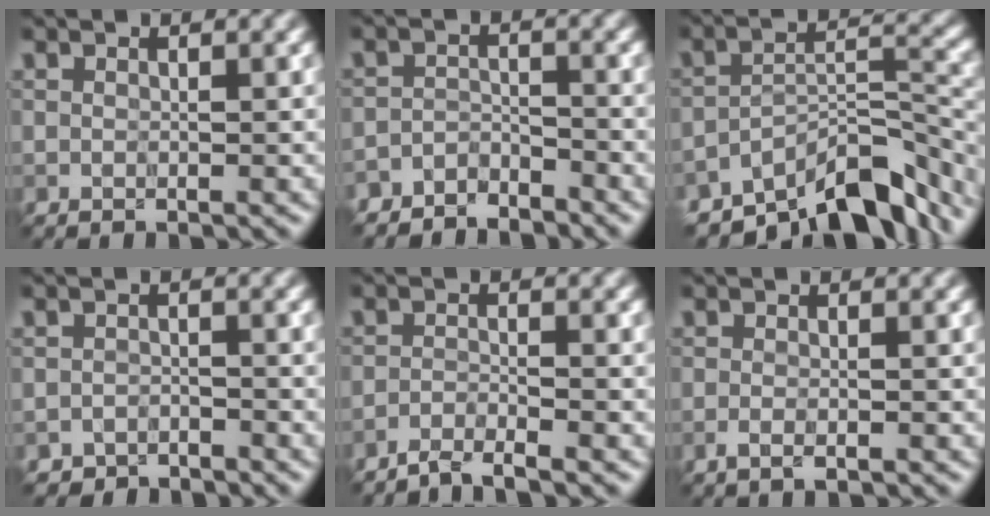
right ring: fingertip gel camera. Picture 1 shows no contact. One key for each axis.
{"total": 3.3, "fx": -3.2, "fy": 0.8, "fz": 0.2, "tx": -0.004, "ty": 0.001, "tz": -0.065}
{"total": 9.8, "fx": -7.4, "fy": 3.3, "fz": 5.4, "tx": -0.070, "ty": -0.002, "tz": -0.126}
{"total": 2.1, "fx": -1.9, "fy": 0.7, "fz": -0.4, "tx": 0.016, "ty": 0.008, "tz": -0.037}
{"total": 2.2, "fx": -2.0, "fy": 0.2, "fz": 0.9, "tx": -0.010, "ty": 0.005, "tz": -0.048}
{"total": 1.1, "fx": -0.7, "fy": 0.3, "fz": 0.8, "tx": -0.015, "ty": 0.002, "tz": -0.015}